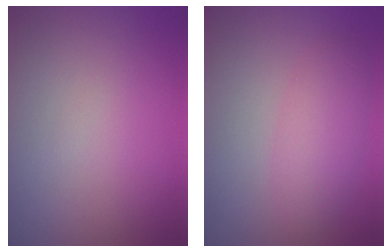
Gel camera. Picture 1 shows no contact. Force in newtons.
{"total": 3.0, "press": 3.0, "slide": 0.1}